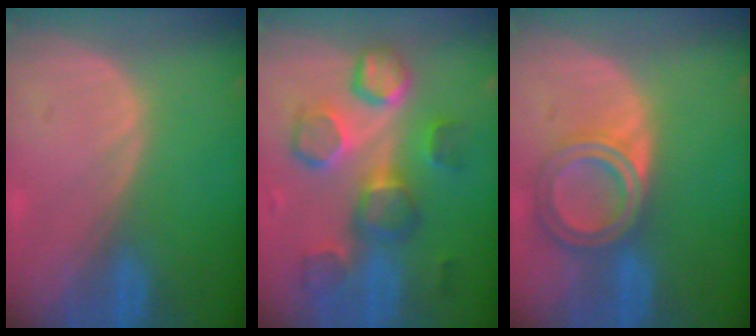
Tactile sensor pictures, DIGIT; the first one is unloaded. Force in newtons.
{"total": 9.6, "press": 9.5, "slide": 0.9}
{"total": 6.7, "press": 6.0, "slide": 3.2}